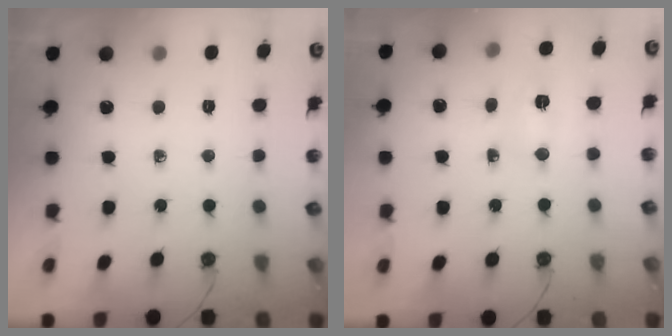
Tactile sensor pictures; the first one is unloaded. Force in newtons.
{"total": 3.0, "press": 2.8, "slide": 1.1}